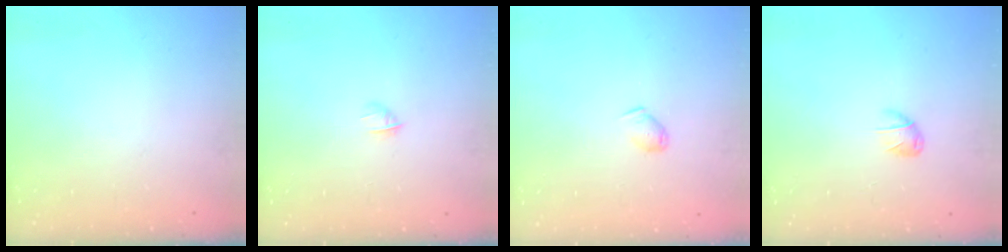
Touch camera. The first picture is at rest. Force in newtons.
{"total": 2.8, "press": 2.7, "slide": 0.8}
{"total": 5.3, "press": 5.2, "slide": 0.7}
{"total": 5.1, "press": 5.0, "slide": 0.8}